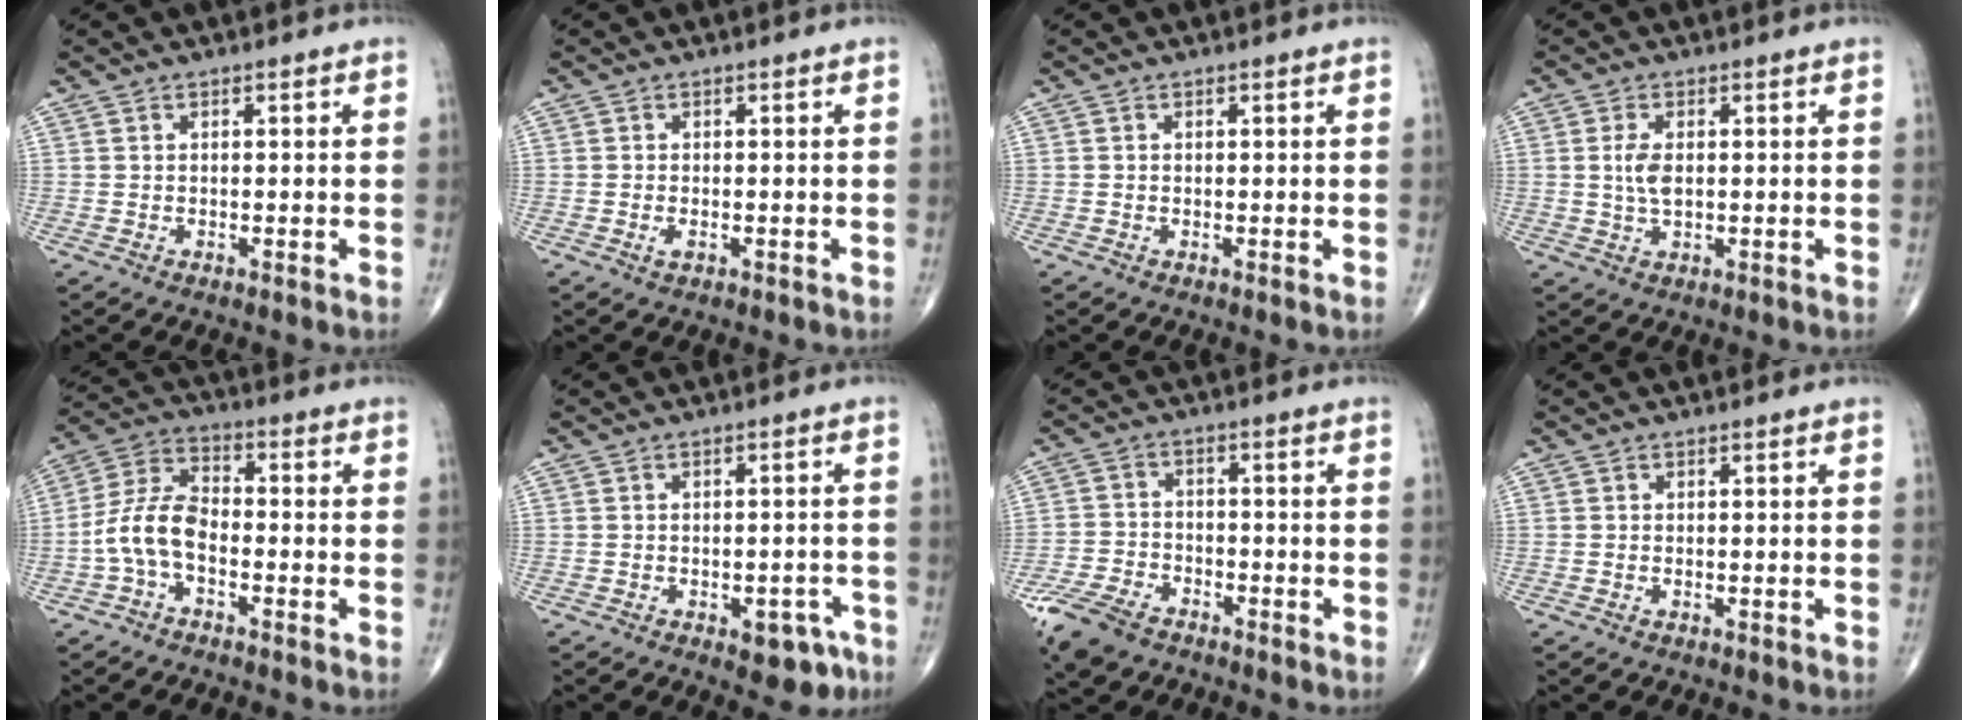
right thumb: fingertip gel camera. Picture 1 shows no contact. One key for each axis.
{"total": 1.1, "fx": -0.3, "fy": 0.6, "fz": 0.9, "tx": -0.019, "ty": -0.001, "tz": -0.007}
{"total": 0.0}
{"total": 3.9, "fx": 0.3, "fy": 2.0, "fz": 3.4, "tx": -0.070, "ty": -0.002, "tz": 0.007}
{"total": 8.7, "fx": -2.7, "fy": 4.8, "fz": 6.7, "tx": -0.136, "ty": 0.035, "tz": -0.062}
{"total": 5.7, "fx": -3.0, "fy": 3.0, "fz": 3.8, "tx": -0.022, "ty": 0.022, "tz": -0.031}
{"total": 8.8, "fx": -6.0, "fy": 4.8, "fz": 4.3, "tx": -0.092, "ty": 0.013, "tz": -0.115}
{"total": 0.0}